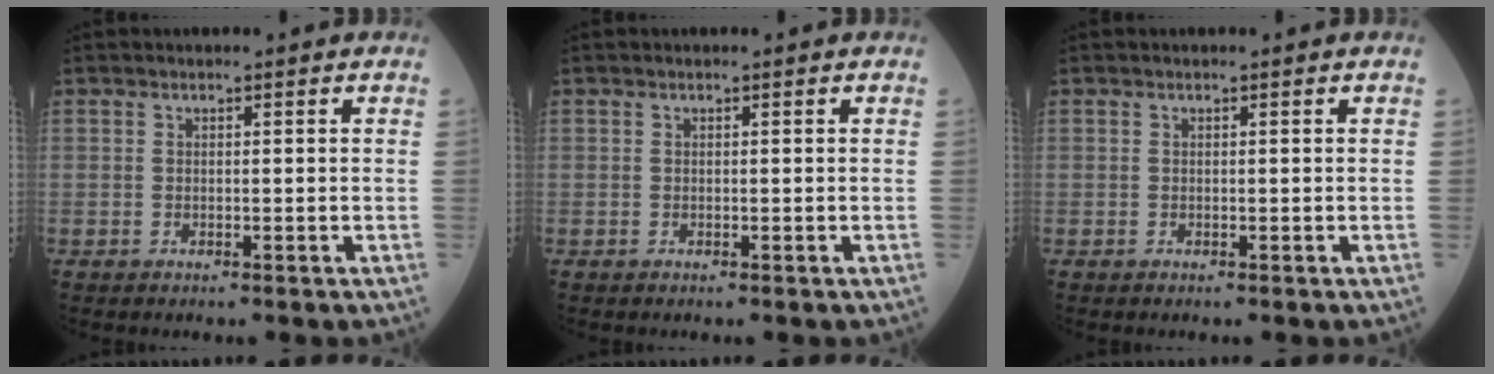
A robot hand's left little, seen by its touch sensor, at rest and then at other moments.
{"total": 0.0}
{"total": 0.0}